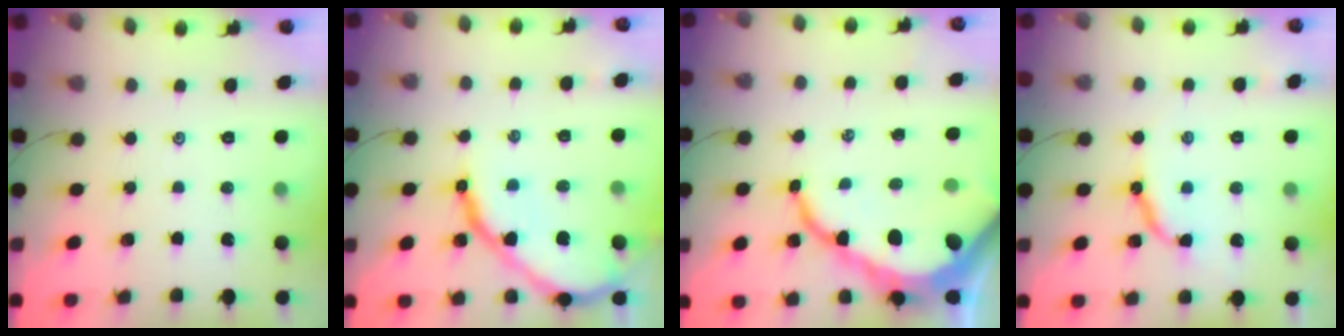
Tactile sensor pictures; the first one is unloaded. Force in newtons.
{"total": 13.8, "press": 13.7, "slide": 1.6}
{"total": 18.3, "press": 18.2, "slide": 2.1}
{"total": 10.5, "press": 10.4, "slide": 0.9}